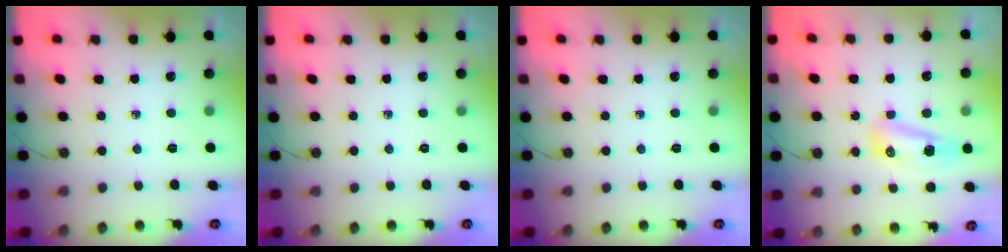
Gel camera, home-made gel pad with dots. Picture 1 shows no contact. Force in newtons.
{"total": 0.0}
{"total": 0.0}
{"total": 17.6, "press": 11.6, "slide": 13.2}